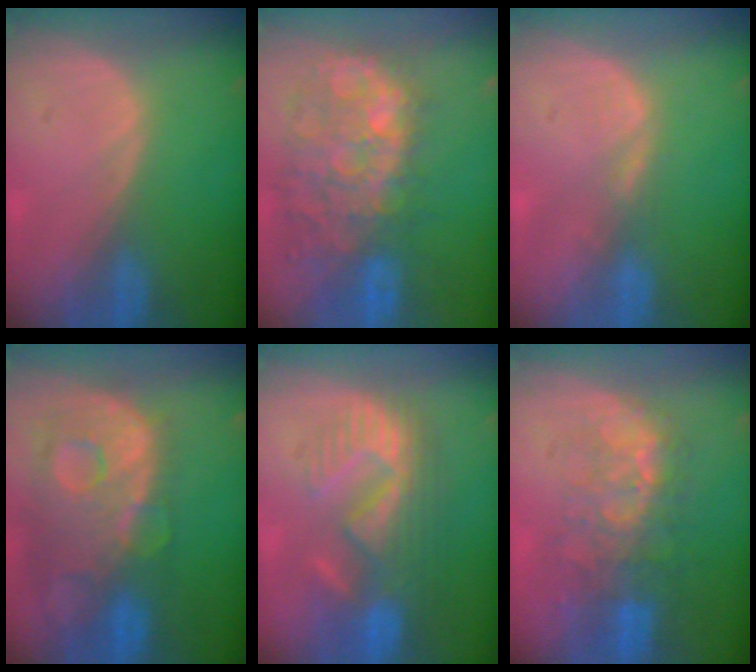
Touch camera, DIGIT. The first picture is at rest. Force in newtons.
{"total": 12.4, "press": 11.3, "slide": 5.1}
{"total": 1.3, "press": 1.3, "slide": 0.2}
{"total": 13.7, "press": 11.2, "slide": 7.8}
{"total": 10.8, "press": 9.7, "slide": 4.7}
{"total": 9.9, "press": 8.5, "slide": 5.1}